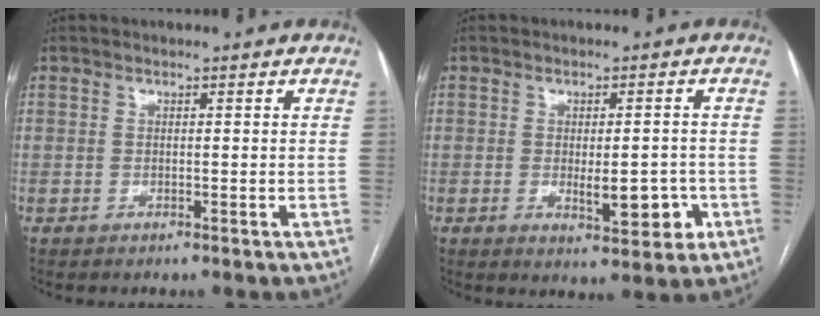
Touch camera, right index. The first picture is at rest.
{"total": 6.3, "force": [-1.7, 2.1, 5.7], "torque": [-0.079, -0.004, -0.014]}